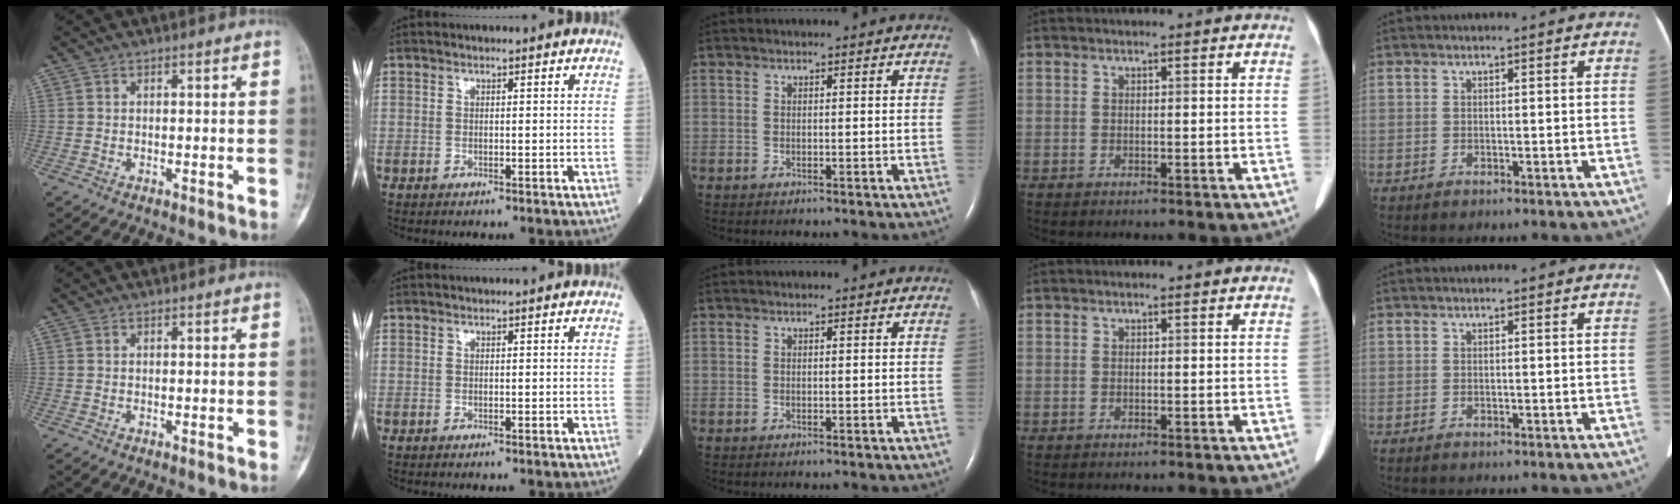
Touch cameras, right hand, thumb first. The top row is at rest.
{}